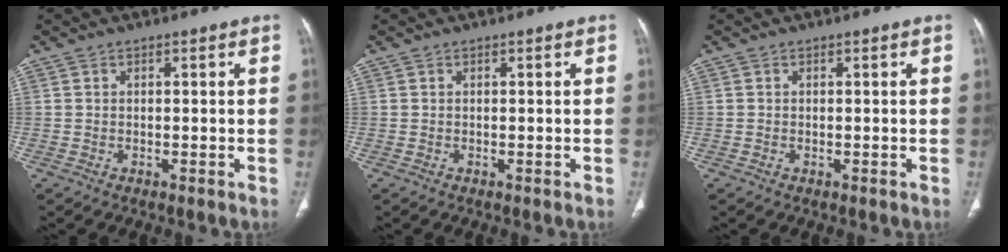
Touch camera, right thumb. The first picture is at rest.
{"total": 0.0}
{"total": 0.0}